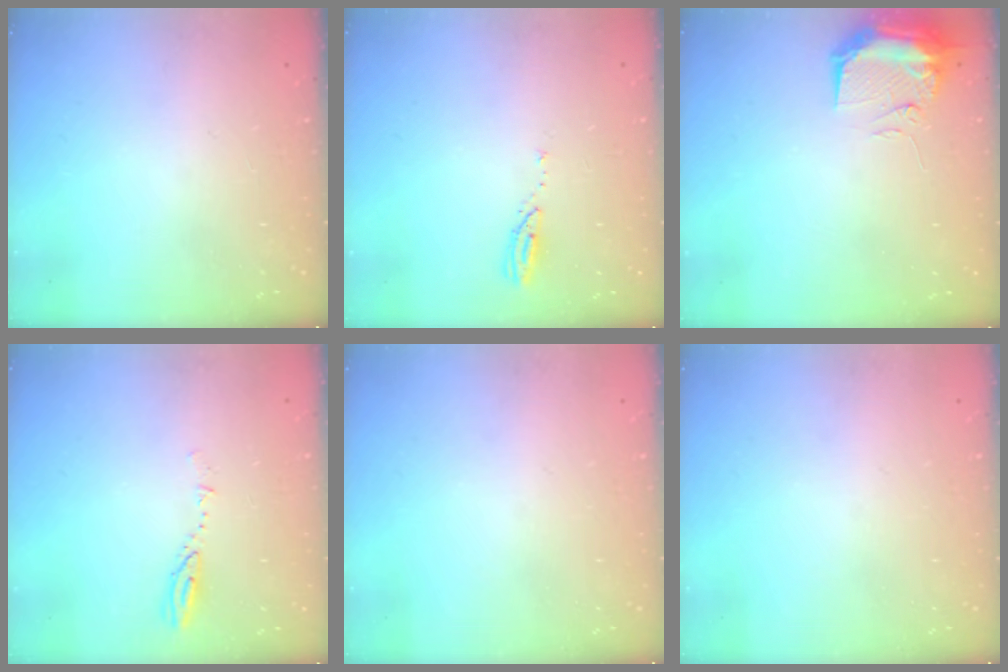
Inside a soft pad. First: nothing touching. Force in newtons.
{"total": 3.0, "press": 2.9, "slide": 0.3}
{"total": 10.0, "press": 9.9, "slide": 1.6}
{"total": 3.5, "press": 3.4, "slide": 0.3}
{"total": 9.9, "press": 2.5, "slide": 9.6}
{"total": 9.9, "press": 2.5, "slide": 9.6}